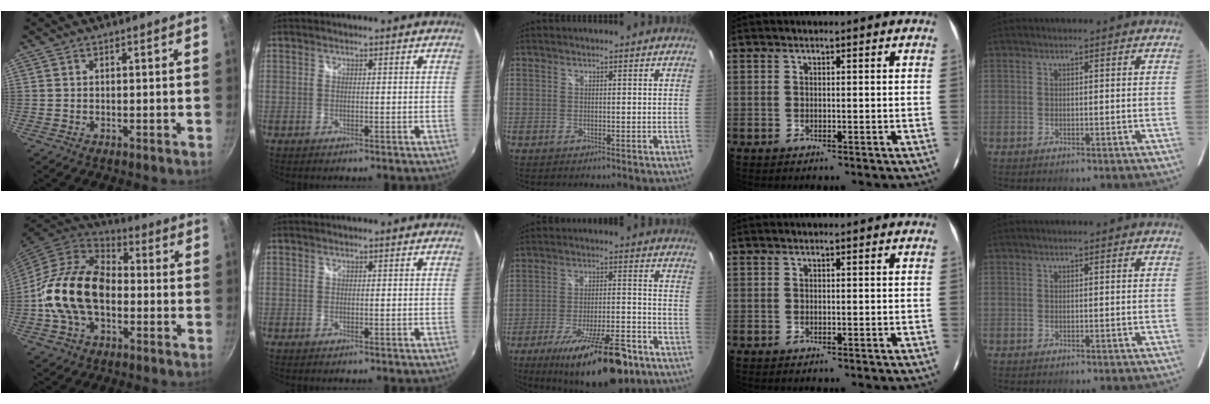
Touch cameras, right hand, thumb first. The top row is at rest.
{"thumb": {"total": 19.4, "force": [-2.3, 13.1, 14.1], "torque": [-0.228, 0.036, -0.055]}, "middle": {"total": 20.2, "force": [-13.7, 5.9, 13.6], "torque": [-0.227, -0.026, -0.201]}}